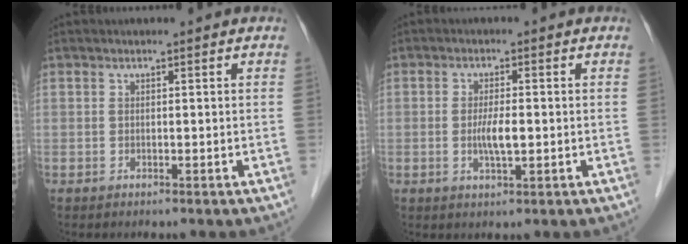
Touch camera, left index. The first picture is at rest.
{"total": 3.6, "force": [-0.4, 0.8, 3.5], "torque": [-0.070, -0.004, -0.007]}